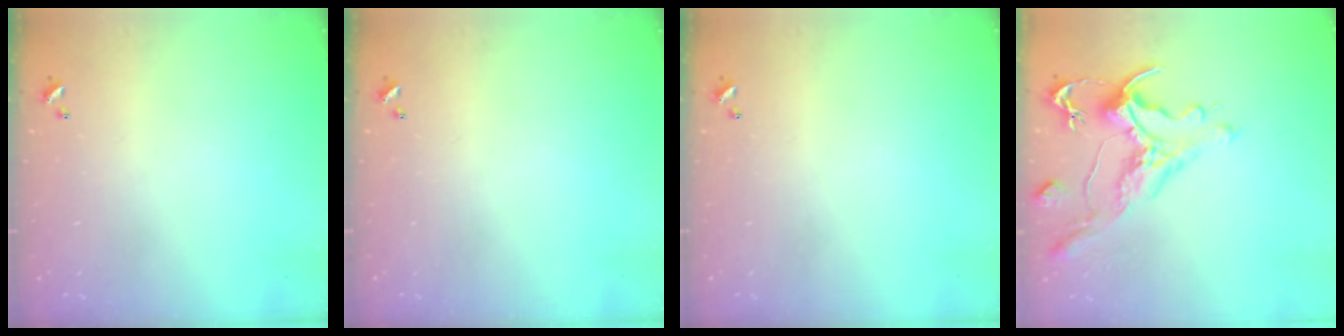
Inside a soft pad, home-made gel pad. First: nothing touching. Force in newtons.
{"total": 0.0}
{"total": 0.0}
{"total": 2.2, "press": 1.7, "slide": 1.4}